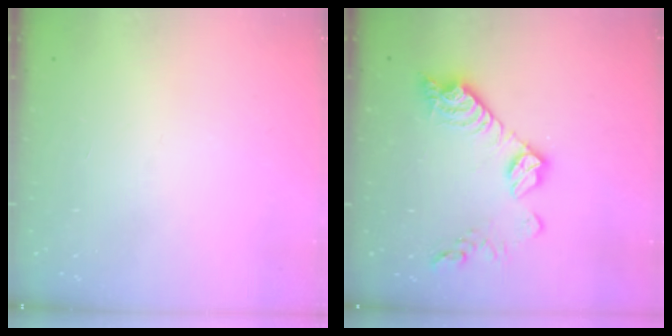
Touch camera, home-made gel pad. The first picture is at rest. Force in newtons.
{"total": 11.2, "press": 11.2, "slide": 0.4}